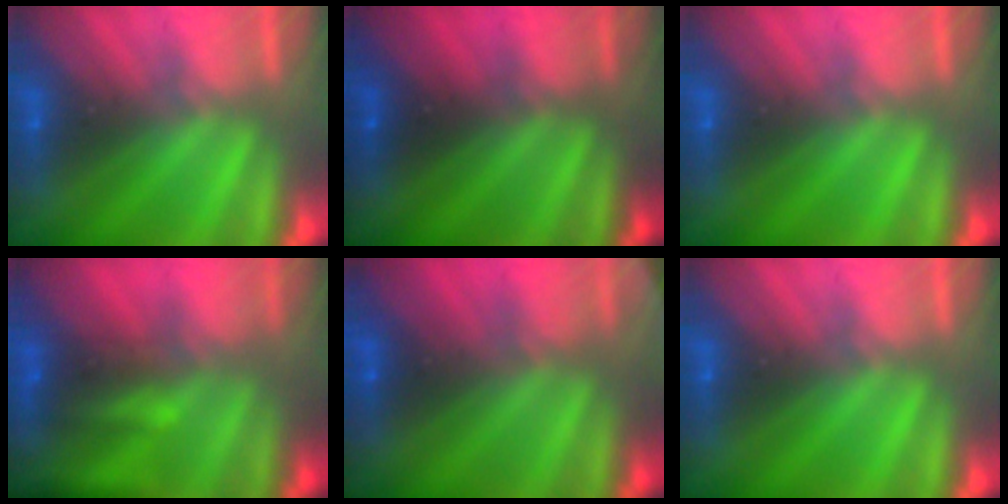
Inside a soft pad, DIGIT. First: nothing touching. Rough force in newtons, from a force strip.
{"total": 2.4}
{"total": 0.0}
{"total": 7.2}
{"total": 2.8}
{"total": 0.0}